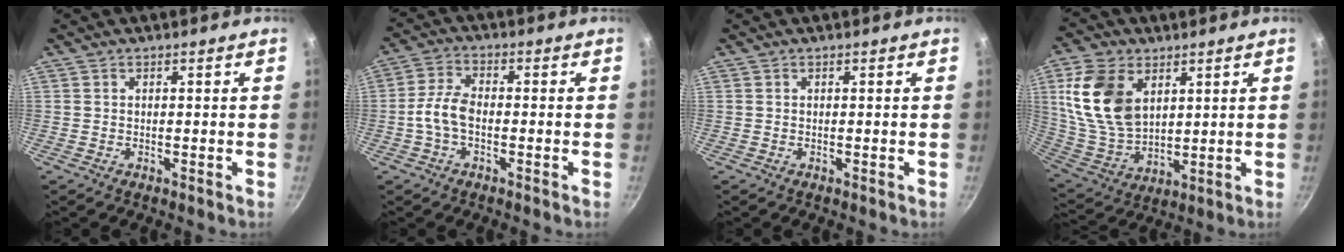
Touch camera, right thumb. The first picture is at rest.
{"total": 5.7, "force": [-1.4, 3.1, 4.5], "torque": [-0.093, 0.026, -0.036]}
{"total": 0.0}
{"total": 16.8, "force": [5.5, 11.0, 11.5], "torque": [-0.207, -0.021, 0.122]}